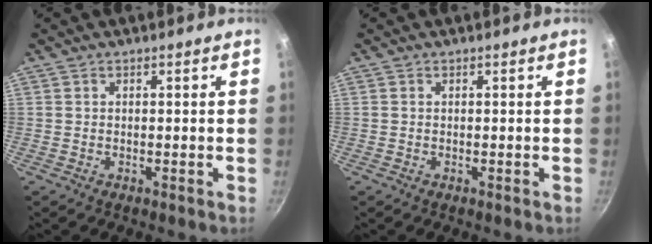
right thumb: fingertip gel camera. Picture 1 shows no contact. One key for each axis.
{"total": 0.0}